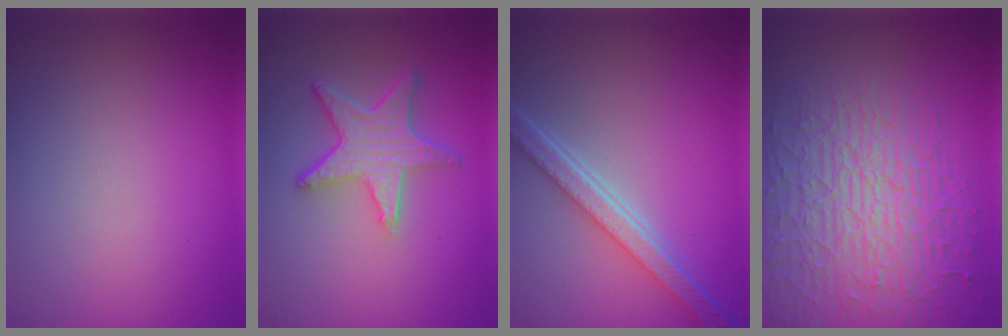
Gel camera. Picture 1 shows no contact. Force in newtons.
{"total": 5.1, "press": 4.1, "slide": 3.1}
{"total": 5.5, "press": 4.1, "slide": 3.8}
{"total": 8.6, "press": 6.1, "slide": 6.1}